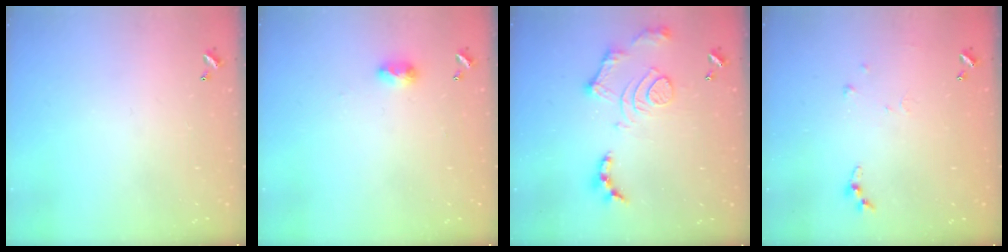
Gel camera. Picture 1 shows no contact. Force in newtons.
{"total": 4.1, "press": 4.1, "slide": 0.5}
{"total": 13.2, "press": 13.2, "slide": 1.2}
{"total": 5.1, "press": 5.0, "slide": 0.8}